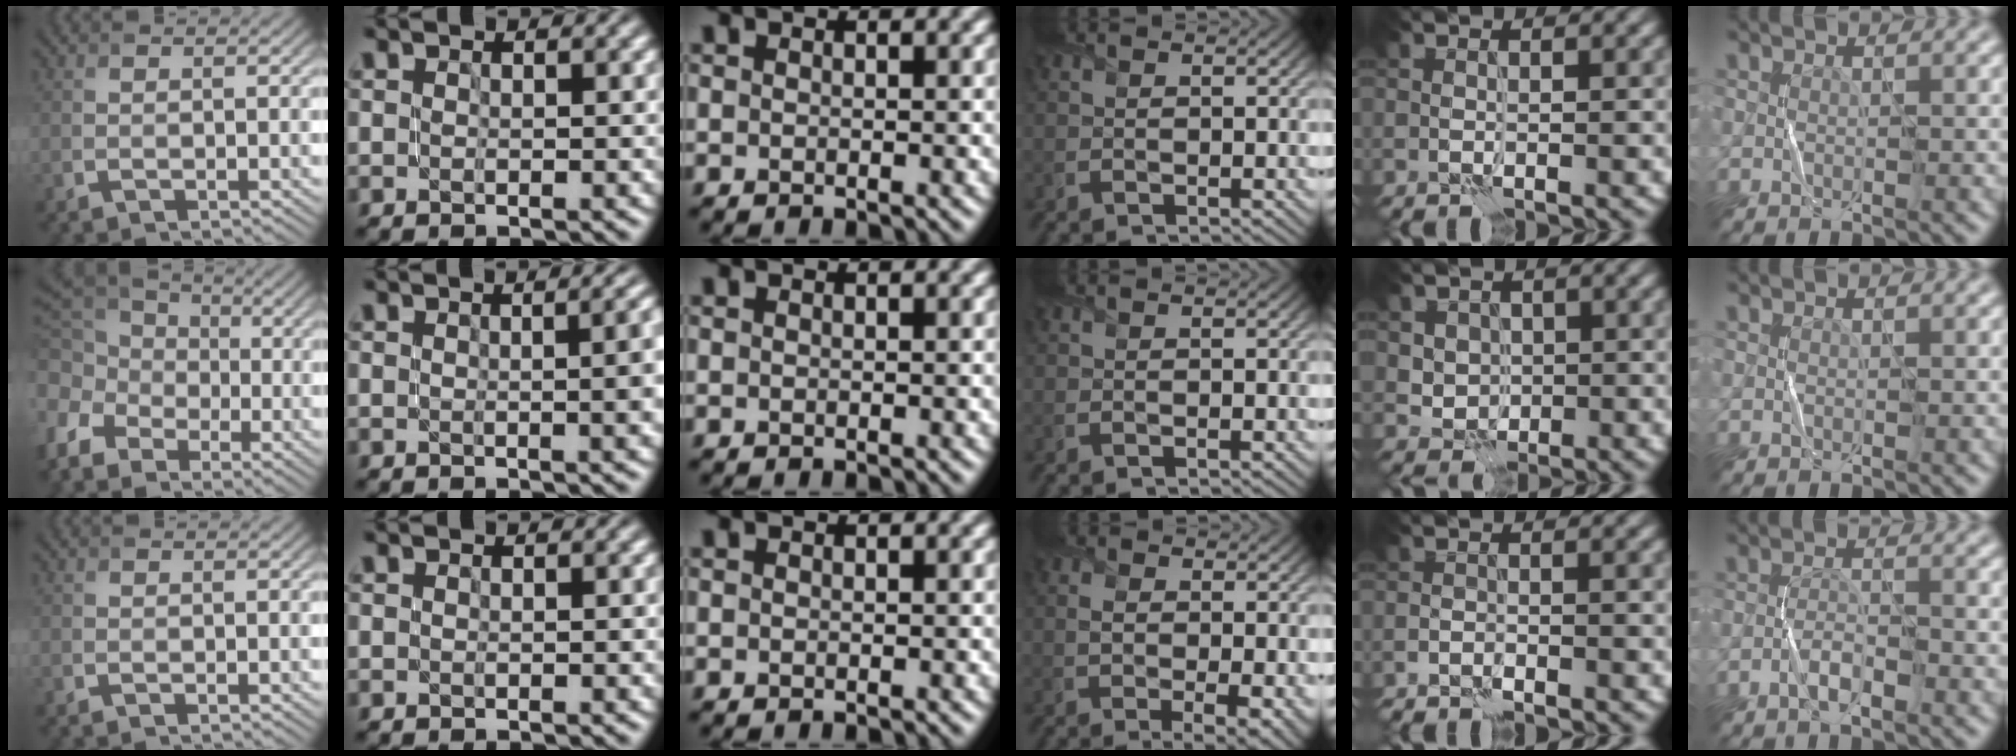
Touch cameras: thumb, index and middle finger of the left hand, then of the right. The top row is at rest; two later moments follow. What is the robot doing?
{"motion": "fold", "object": "shorts"}